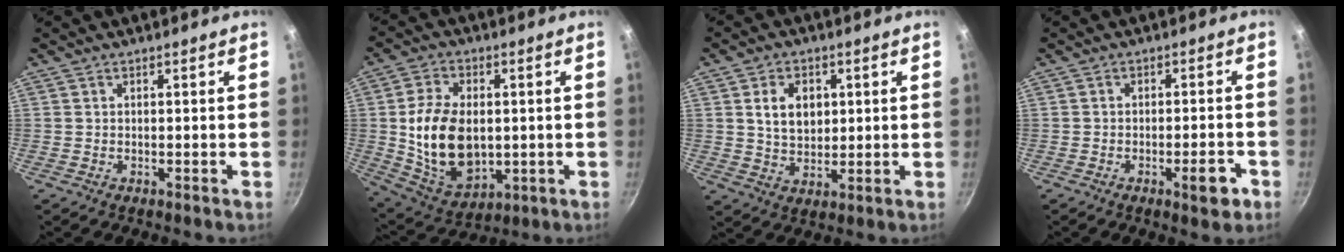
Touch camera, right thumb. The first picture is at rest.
{"total": 16.4, "force": [0.2, 10.8, 12.4], "torque": [-0.204, -0.011, 0.020]}
{"total": 7.8, "force": [1.9, 5.6, 5.1], "torque": [-0.068, -0.008, 0.035]}
{"total": 5.0, "force": [-2.4, 1.6, 4.1], "torque": [-0.044, 0.018, -0.027]}